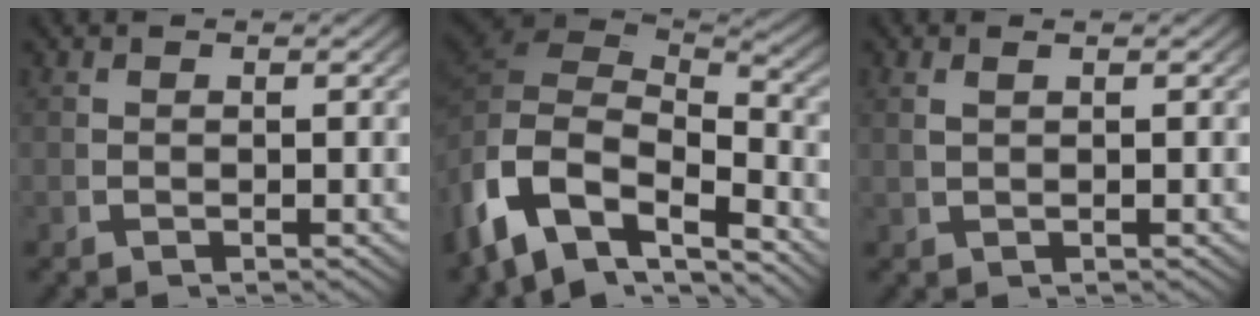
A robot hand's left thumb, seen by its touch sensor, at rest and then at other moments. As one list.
[{"total": 11.2, "force": [-1.6, 7.6, 8.0], "torque": [-0.178, -0.037, -0.009]}, {"total": 1.1, "force": [0.6, -0.5, 0.8], "torque": [-0.017, 0.006, 0.018]}]